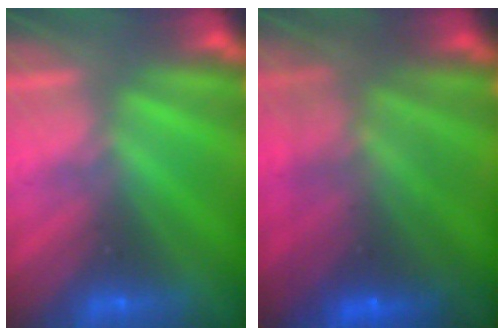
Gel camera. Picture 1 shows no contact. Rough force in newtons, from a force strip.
{"total": 8.7}